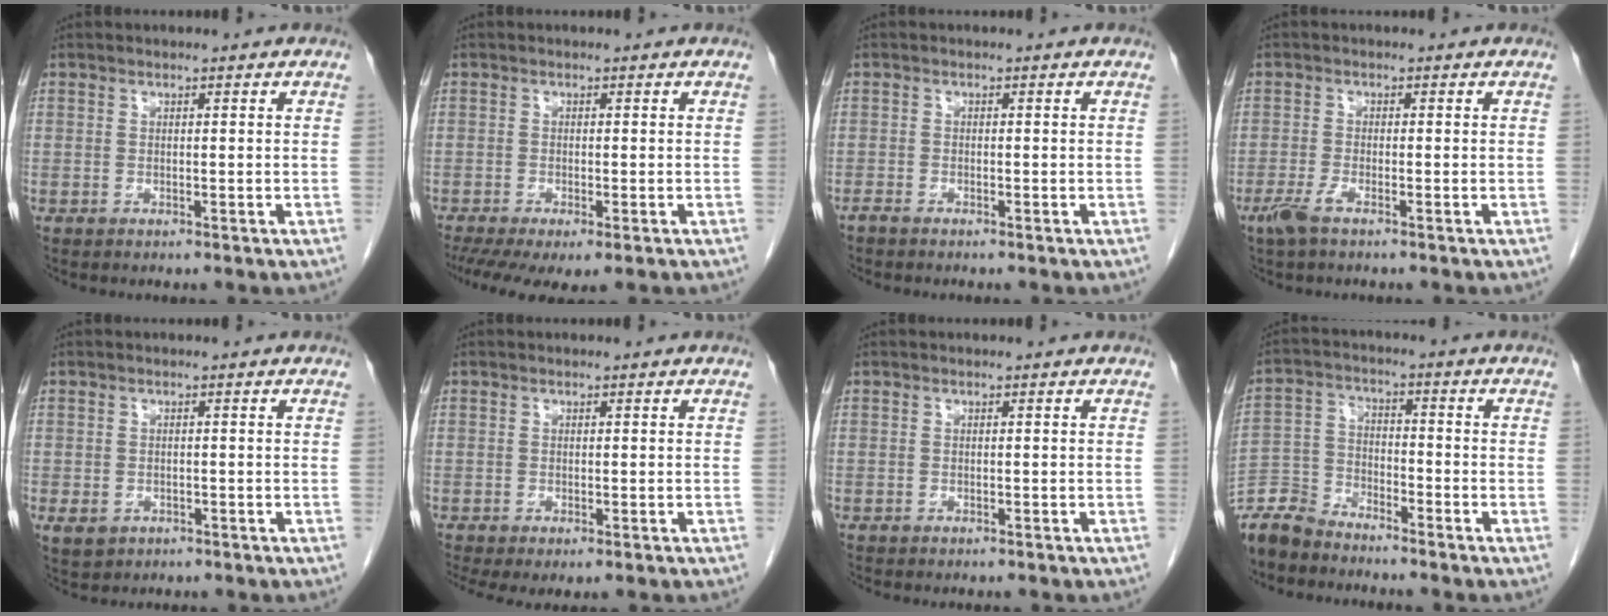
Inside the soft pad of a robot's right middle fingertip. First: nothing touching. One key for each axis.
{"total": 7.6, "fx": -5.2, "fy": 2.0, "fz": 5.2, "tx": -0.086, "ty": -0.021, "tz": -0.085}
{"total": 1.0, "fx": -0.9, "fy": 0.2, "fz": 0.3, "tx": -0.011, "ty": -0.001, "tz": -0.017}
{"total": 2.6, "fx": -1.7, "fy": 0.3, "fz": 1.9, "tx": -0.047, "ty": -0.005, "tz": -0.038}
{"total": 3.0, "fx": -1.5, "fy": 2.4, "fz": 1.1, "tx": -0.019, "ty": -0.001, "tz": -0.014}
{"total": 4.2, "fx": -3.0, "fy": 1.4, "fz": 2.7, "tx": -0.033, "ty": -0.013, "tz": -0.046}
{"total": 1.3, "fx": -1.2, "fy": 0.3, "fz": 0.5, "tx": -0.013, "ty": -0.003, "tz": -0.014}
{"total": 8.3, "fx": -8.0, "fy": 2.2, "fz": 1.3, "tx": -0.030, "ty": -0.005, "tz": -0.159}